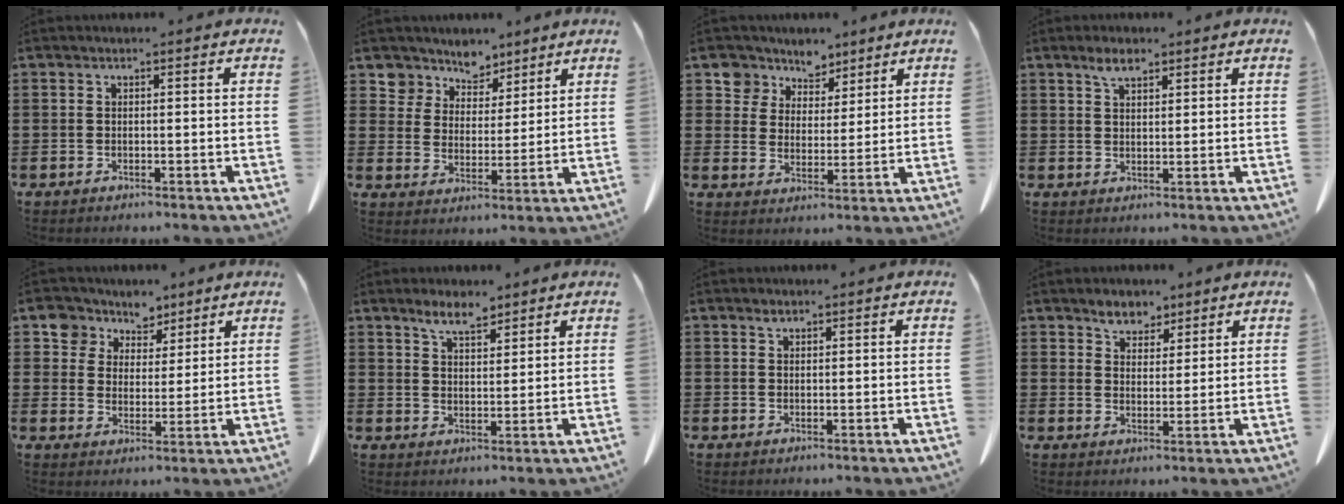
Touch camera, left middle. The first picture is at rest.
{"total": 6.5, "force": [5.8, 2.9, -0.4], "torque": [-0.031, -0.037, 0.110]}
{"total": 6.3, "force": [5.2, 3.6, -0.2], "torque": [-0.036, -0.025, 0.097]}
{"total": 3.1, "force": [2.1, 1.1, 1.9], "torque": [-0.041, 0.002, 0.039]}
{"total": 6.1, "force": [4.7, 3.9, 0.1], "torque": [-0.041, -0.017, 0.087]}
{"total": 4.6, "force": [3.8, 1.4, 2.2], "torque": [-0.043, -0.006, 0.068]}
{"total": 0.8, "force": [0.6, 0.3, 0.4], "torque": [-0.010, 0.000, 0.012]}
{"total": 4.3, "force": [3.6, 2.2, 0.8], "torque": [-0.029, -0.001, 0.070]}